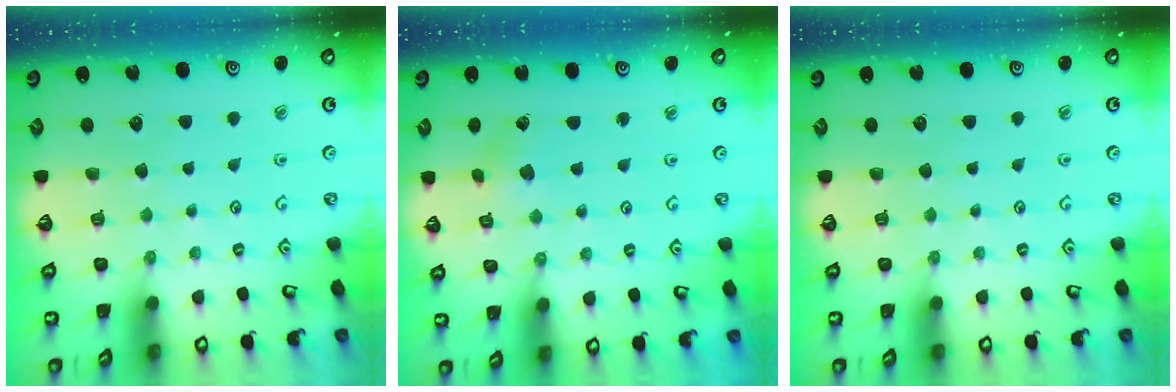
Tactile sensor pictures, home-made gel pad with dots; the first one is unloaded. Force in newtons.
{"total": 2.5, "press": 2.4, "slide": 0.7}
{"total": 0.0}